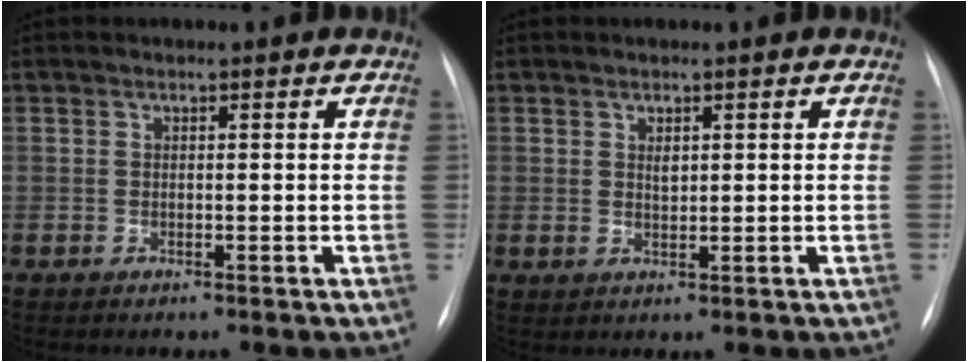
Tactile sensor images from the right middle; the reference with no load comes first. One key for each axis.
{"total": 1.3, "fx": 0.7, "fy": 0.6, "fz": 0.8, "tx": -0.015, "ty": 0.001, "tz": 0.017}